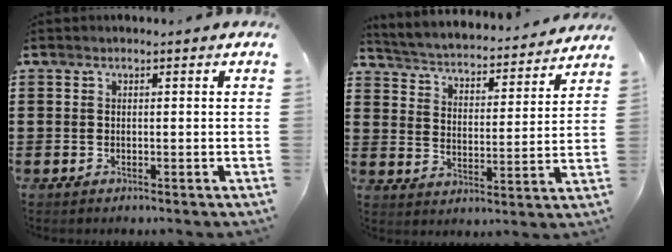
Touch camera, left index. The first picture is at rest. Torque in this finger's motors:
{"motor_torque": [-0.04, -0.54, 0.39, 0.10]}